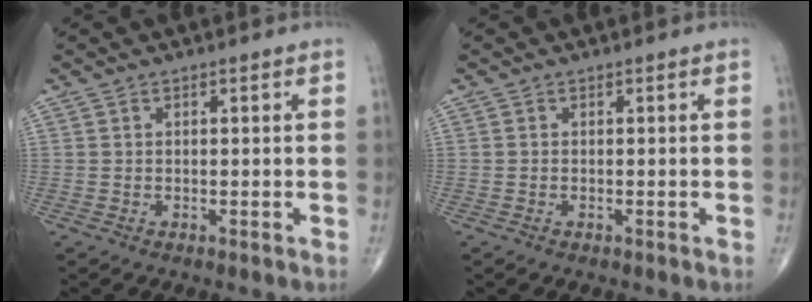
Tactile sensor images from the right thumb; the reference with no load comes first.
{"total": 0.0}